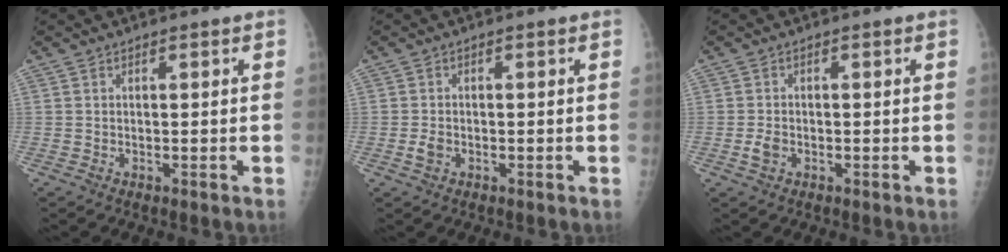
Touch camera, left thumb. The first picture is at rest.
{"total": 1.7, "force": [-0.5, 1.2, 1.1], "torque": [-0.022, 0.000, -0.010]}
{"total": 2.0, "force": [-0.6, 1.4, 1.3], "torque": [-0.027, 0.001, -0.012]}